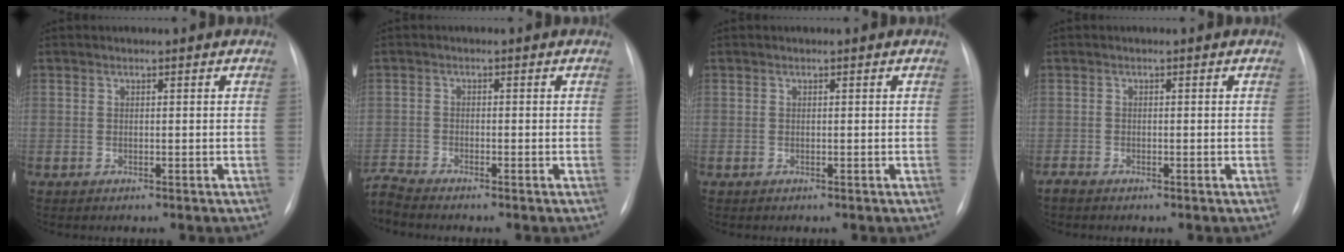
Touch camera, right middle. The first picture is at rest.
{"total": 3.2, "force": [-3.1, -0.8, 0.3], "torque": [-0.017, -0.018, -0.062]}
{"total": 0.0}
{"total": 1.0, "force": [-0.9, 0.2, 0.4], "torque": [-0.015, -0.004, -0.018]}